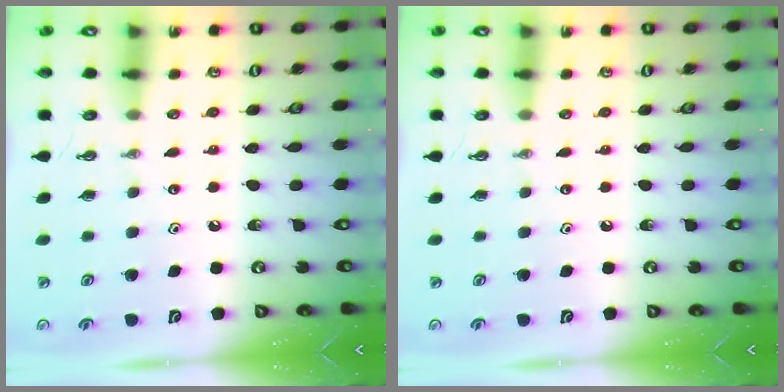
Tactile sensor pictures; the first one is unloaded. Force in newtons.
{"total": 0.0}